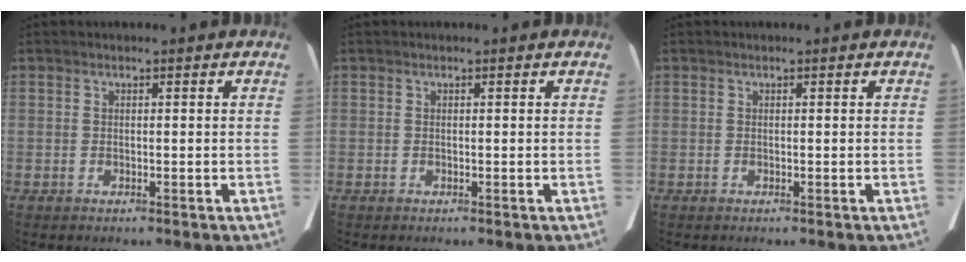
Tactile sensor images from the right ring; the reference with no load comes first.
{"total": 0.0}
{"total": 0.0}